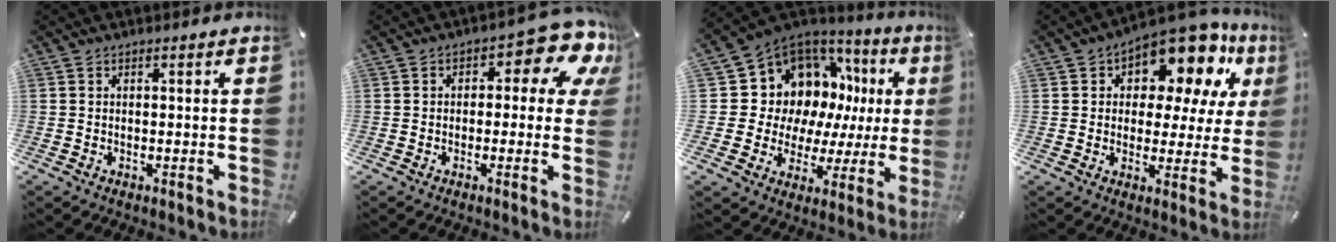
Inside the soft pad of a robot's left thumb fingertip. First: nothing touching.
{"total": 9.9, "force": [4.2, 4.6, 7.7], "torque": [-0.095, -0.029, 0.067]}
{"total": 13.2, "force": [5.6, 10.8, 5.1], "torque": [-0.082, -0.078, 0.119]}
{"total": 13.0, "force": [9.1, 6.6, 6.5], "torque": [-0.106, -0.073, 0.157]}